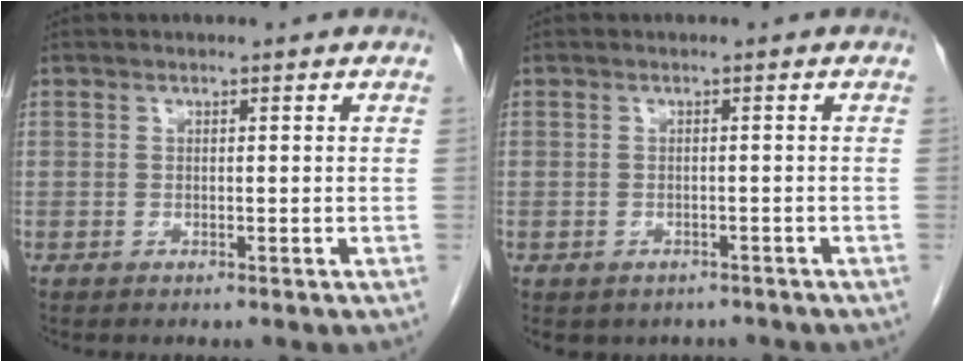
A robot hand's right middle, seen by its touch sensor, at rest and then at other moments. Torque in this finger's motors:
{"motor_torque": [0.09, 0.03, 0.01, 0.02]}